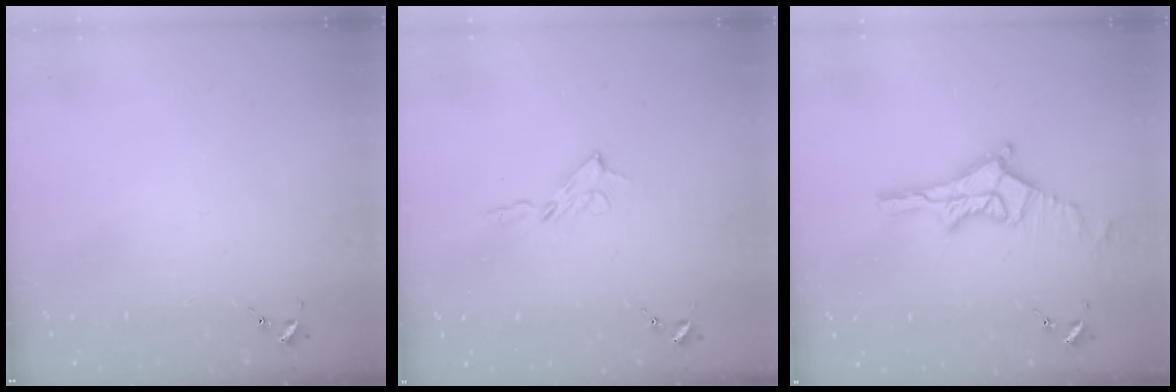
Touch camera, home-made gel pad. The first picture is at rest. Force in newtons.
{"total": 5.1, "press": 5.1, "slide": 0.6}
{"total": 13.3, "press": 13.3, "slide": 0.8}